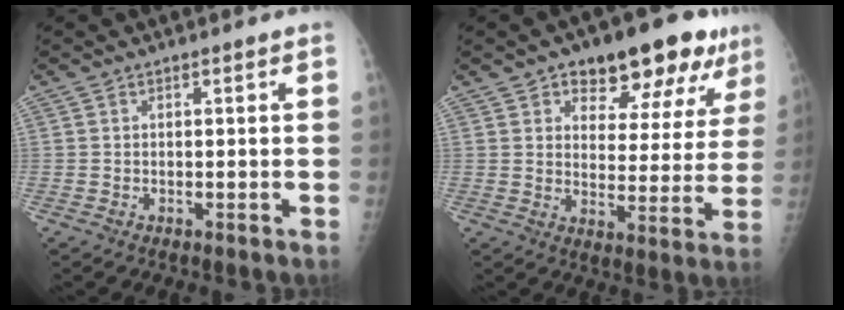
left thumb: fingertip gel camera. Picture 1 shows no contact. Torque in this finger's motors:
{"motor_torque": [0.32, 0.41, 0.16, -0.02, -0.01]}